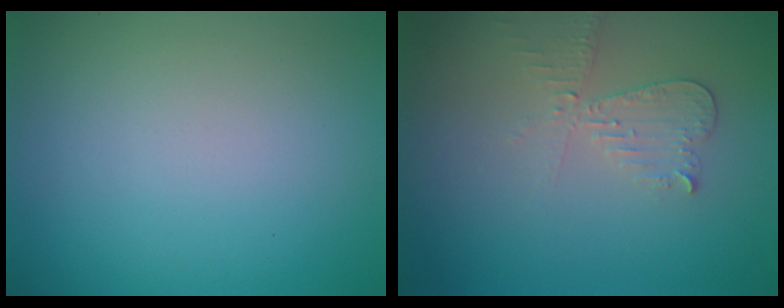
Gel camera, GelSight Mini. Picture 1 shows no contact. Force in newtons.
{"total": 2.4, "press": 2.3, "slide": 0.5}